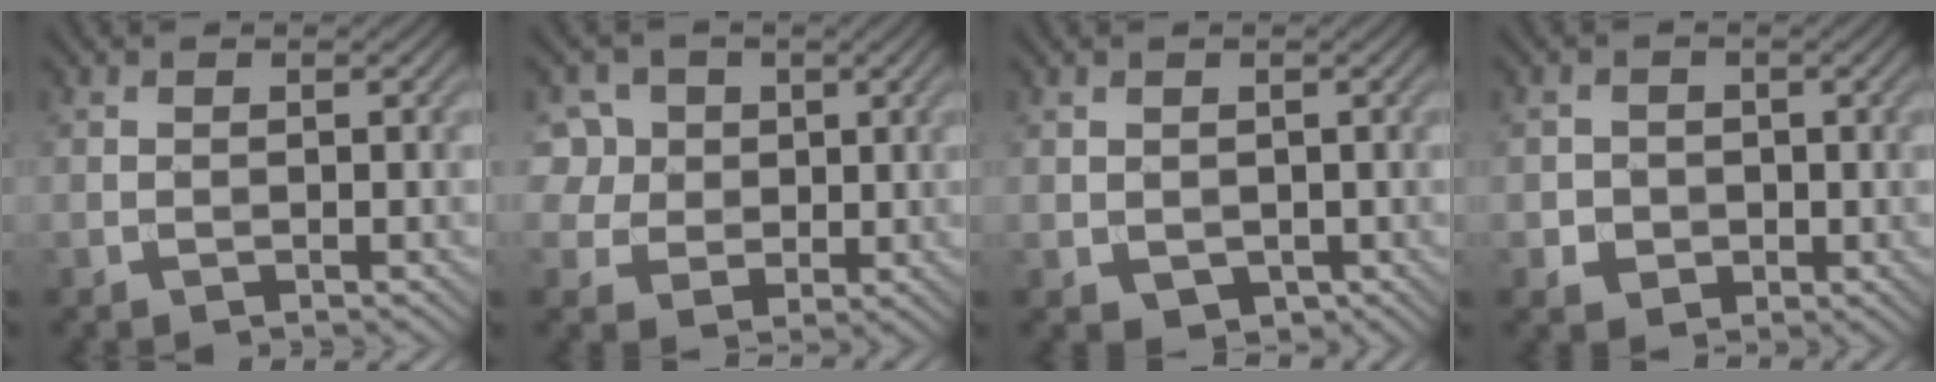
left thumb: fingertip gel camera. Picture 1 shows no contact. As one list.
[{"total": 8.1, "force": [2.7, 7.0, 3.1], "torque": [-0.111, 0.012, 0.051]}, {"total": 1.9, "force": [0.1, 1.7, 0.9], "torque": [-0.030, -0.012, 0.007]}, {"total": 2.7, "force": [-0.3, 2.6, 0.6], "torque": [-0.012, -0.008, -0.014]}]